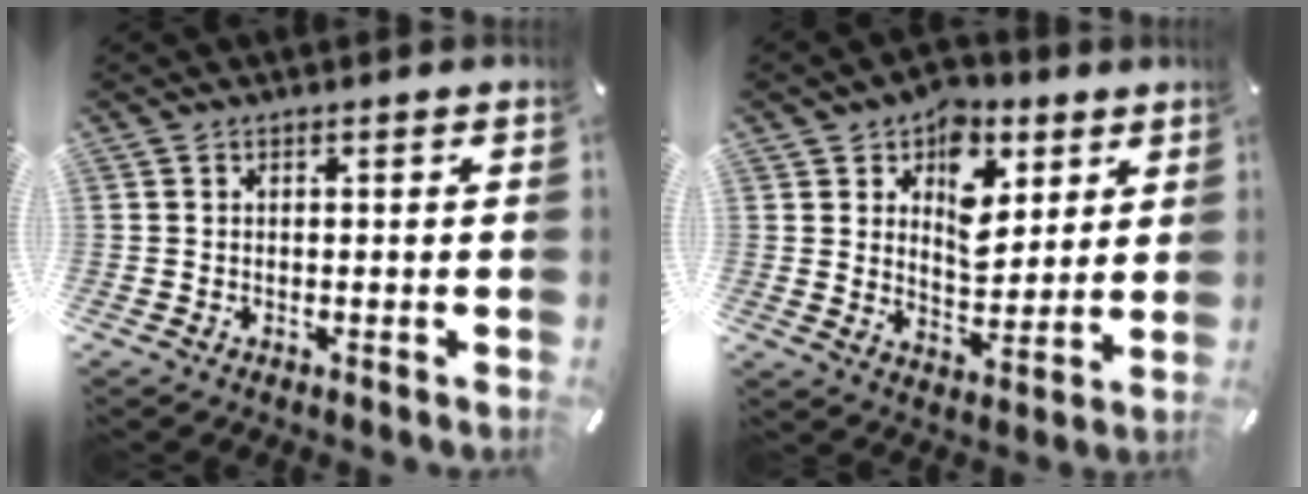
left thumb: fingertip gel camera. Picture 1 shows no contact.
{"total": 11.5, "force": [5.3, 8.4, 5.9], "torque": [-0.076, -0.031, 0.094]}